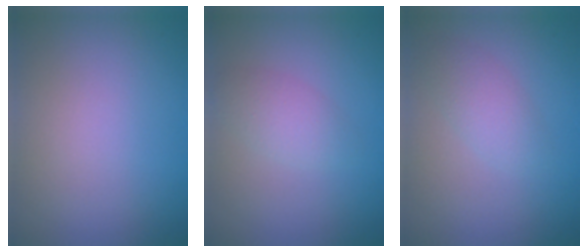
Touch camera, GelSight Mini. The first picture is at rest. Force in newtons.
{"total": 2.0, "press": 2.0, "slide": 0.1}
{"total": 2.1, "press": 2.1, "slide": 0.0}